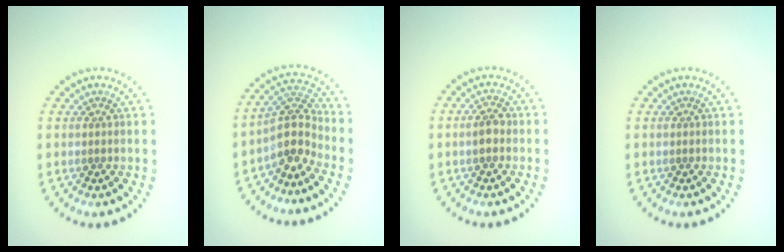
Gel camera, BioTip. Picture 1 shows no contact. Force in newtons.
{"total": 3.7, "press": 2.9, "slide": 2.3}
{"total": 1.7, "press": 1.6, "slide": 0.3}
{"total": 0.0}